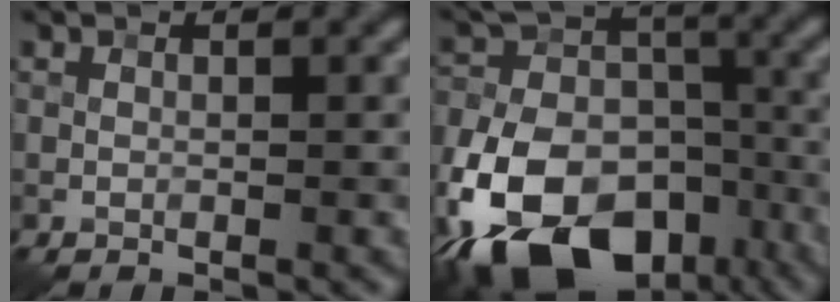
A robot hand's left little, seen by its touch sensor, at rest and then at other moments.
{"total": 17.0, "force": [-9.7, 10.3, 9.3], "torque": [-0.178, -0.029, -0.173]}